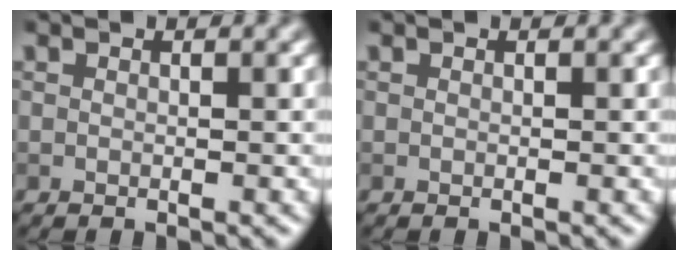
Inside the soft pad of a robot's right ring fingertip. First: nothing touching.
{"total": 0.0}